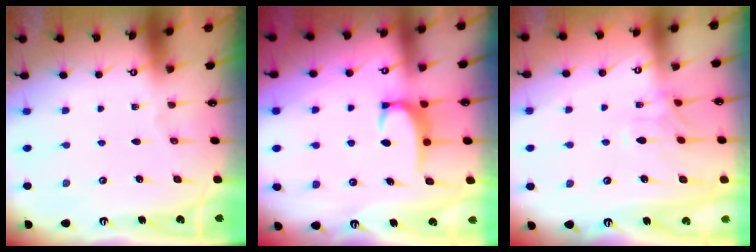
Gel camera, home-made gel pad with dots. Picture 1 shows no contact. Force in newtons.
{"total": 3.6, "press": 3.6, "slide": 0.5}
{"total": 1.0, "press": 0.5, "slide": 0.8}